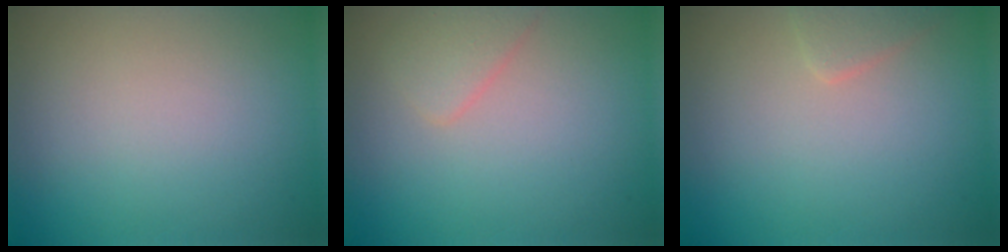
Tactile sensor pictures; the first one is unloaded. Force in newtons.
{"total": 1.6, "press": 1.6, "slide": 0.1}
{"total": 1.3, "press": 1.3, "slide": 0.1}